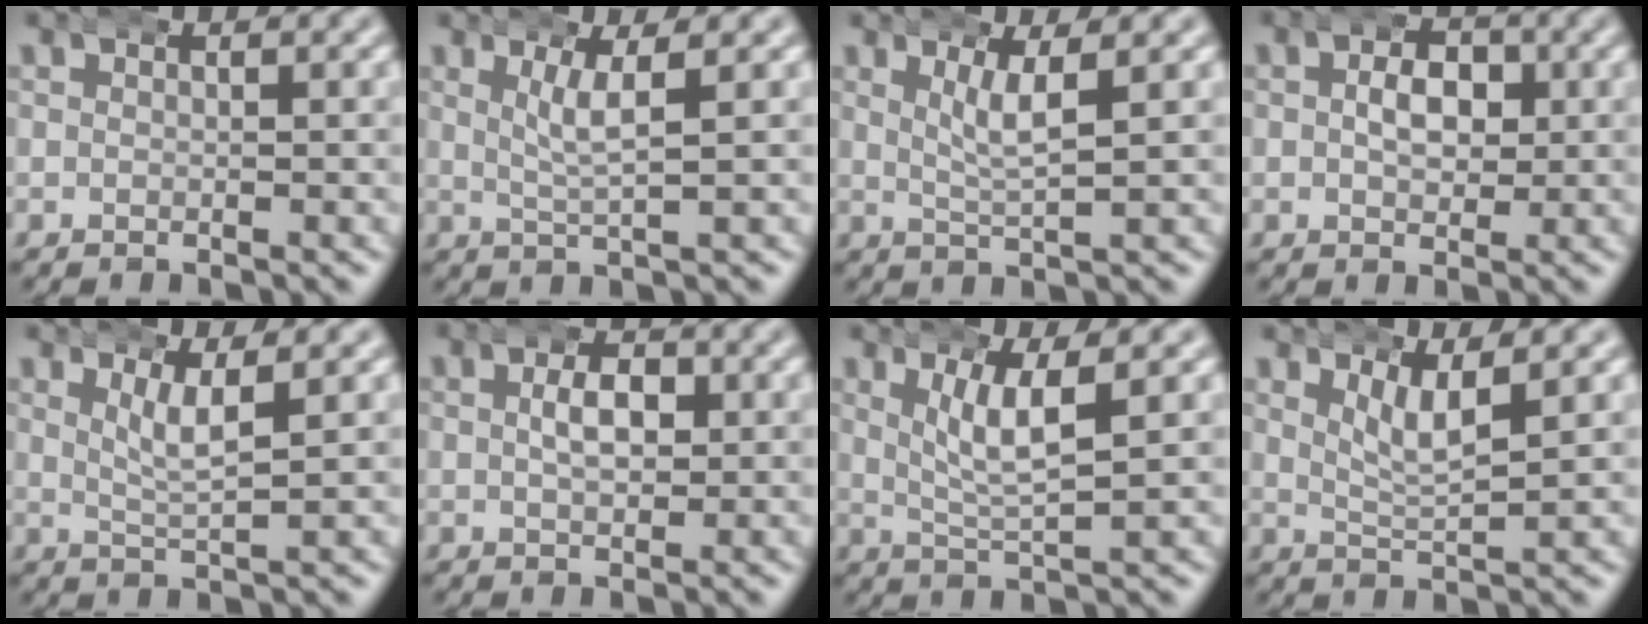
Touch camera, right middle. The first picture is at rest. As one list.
[{"total": 2.6, "force": [1.3, -0.2, 2.2], "torque": [-0.047, 0.001, 0.025]}, {"total": 2.8, "force": [1.4, 0.0, 2.5], "torque": [-0.049, -0.001, 0.028]}, {"total": 3.4, "force": [0.1, 2.2, 2.6], "torque": [-0.027, 0.003, -0.002]}, {"total": 2.9, "force": [1.5, 0.2, 2.5], "torque": [-0.048, -0.003, 0.031]}, {"total": 3.5, "force": [0.5, 1.8, 3.0], "torque": [-0.030, 0.012, 0.002]}, {"total": 4.1, "force": [1.7, 0.8, 3.7], "torque": [-0.067, -0.005, 0.036]}, {"total": 3.4, "force": [2.1, 0.7, 2.6], "torque": [-0.050, -0.008, 0.040]}]